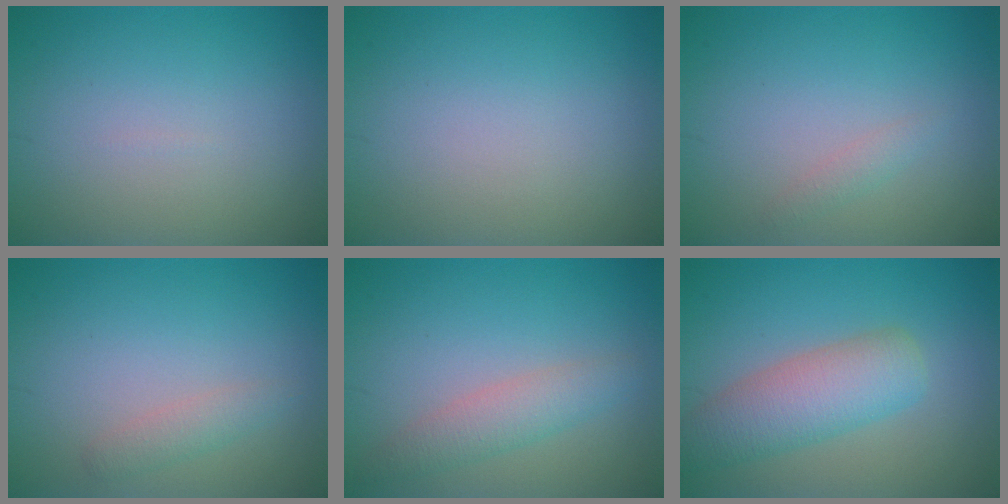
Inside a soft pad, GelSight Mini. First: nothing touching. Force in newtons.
{"total": 0.0}
{"total": 1.0, "press": 0.9, "slide": 0.1}
{"total": 1.5, "press": 1.5, "slide": 0.0}
{"total": 2.7, "press": 2.6, "slide": 0.2}
{"total": 5.3, "press": 5.3, "slide": 0.4}